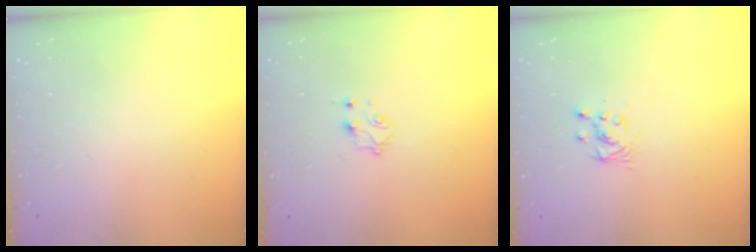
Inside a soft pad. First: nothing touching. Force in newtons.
{"total": 4.4, "press": 4.4, "slide": 0.5}
{"total": 3.7, "press": 3.7, "slide": 0.3}